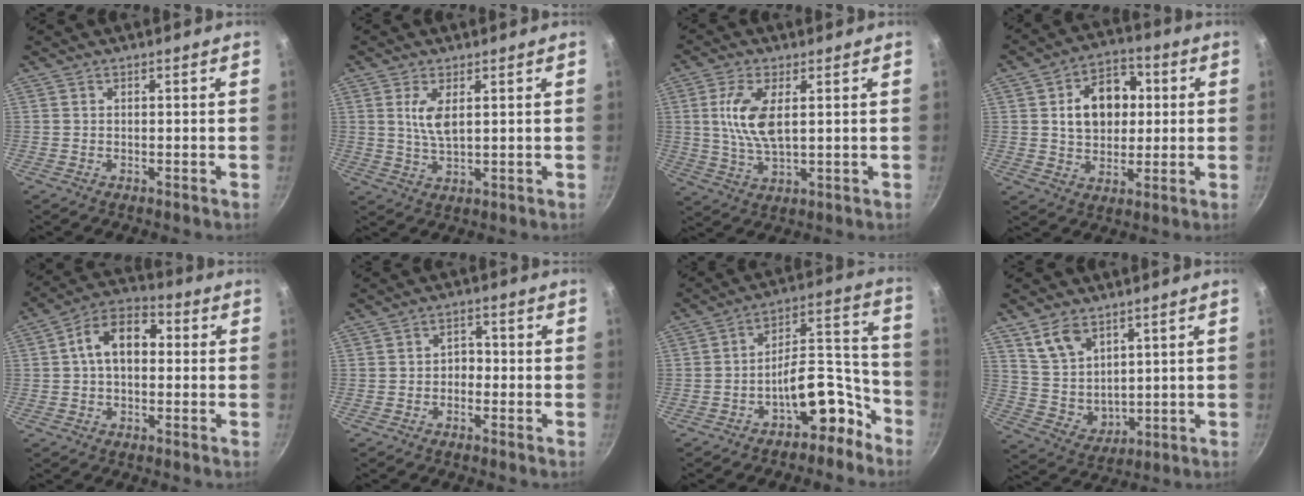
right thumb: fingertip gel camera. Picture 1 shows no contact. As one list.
[{"total": 5.0, "force": [1.5, 1.9, 4.4], "torque": [-0.082, -0.013, 0.031]}, {"total": 8.9, "force": [1.8, 3.8, 7.9], "torque": [-0.158, -0.003, 0.037]}, {"total": 14.1, "force": [2.0, 10.7, 9.0], "torque": [-0.099, 0.015, 0.027]}, {"total": 10.8, "force": [1.1, 7.1, 8.1], "torque": [-0.101, 0.033, 0.000]}, {"total": 2.7, "force": [-1.0, 2.1, 1.4], "torque": [-0.004, 0.016, -0.021]}, {"total": 12.9, "force": [-7.6, 6.4, 8.2], "torque": [-0.056, 0.108, -0.111]}, {"total": 9.2, "force": [5.2, 5.9, 4.7], "torque": [-0.062, -0.028, 0.116]}]